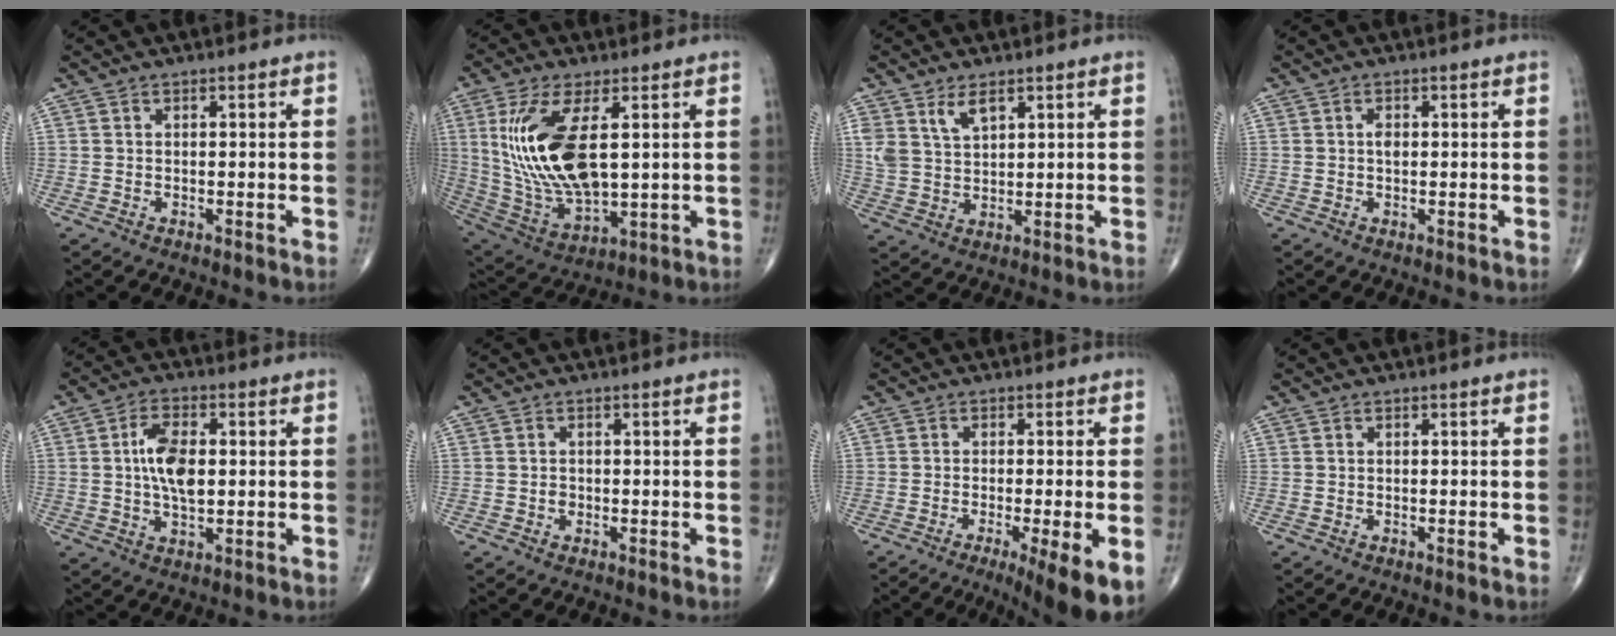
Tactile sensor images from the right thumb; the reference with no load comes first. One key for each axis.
{"total": 18.6, "fx": 3.5, "fy": 8.1, "fz": 16.4, "tx": -0.336, "ty": -0.023, "tz": 0.082}
{"total": 5.3, "fx": 3.2, "fy": 2.7, "fz": 3.3, "tx": -0.056, "ty": -0.018, "tz": 0.070}
{"total": 1.3, "fx": 0.2, "fy": 0.8, "fz": 1.1, "tx": -0.017, "ty": 0.001, "tz": 0.003}
{"total": 8.6, "fx": 0.8, "fy": 4.3, "fz": 7.4, "tx": -0.134, "ty": 0.003, "tz": 0.013}
{"total": 0.9, "fx": -0.3, "fy": 0.7, "fz": 0.4, "tx": -0.001, "ty": 0.003, "tz": -0.007}
{"total": 10.4, "fx": -5.2, "fy": 1.1, "fz": 8.9, "tx": -0.115, "ty": -0.012, "tz": -0.079}
{"total": 0.0}